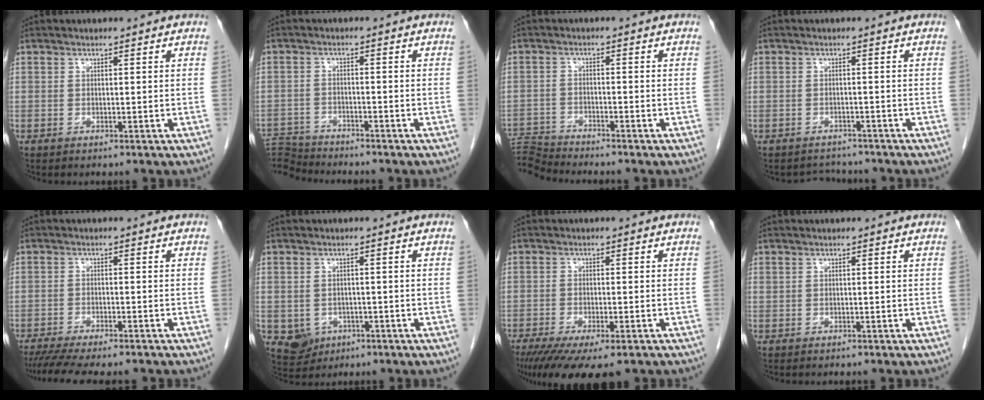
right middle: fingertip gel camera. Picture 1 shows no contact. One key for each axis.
{"total": 6.5, "fx": -6.5, "fy": 0.0, "fz": -0.5, "tx": 0.013, "ty": 0.003, "tz": -0.119}
{"total": 5.5, "fx": -5.2, "fy": -1.6, "fz": -0.4, "tx": 0.006, "ty": -0.001, "tz": -0.098}
{"total": 2.8, "fx": -2.6, "fy": 1.0, "fz": -0.5, "tx": 0.005, "ty": 0.001, "tz": -0.039}
{"total": 11.3, "fx": -9.7, "fy": 1.5, "fz": 5.6, "tx": -0.076, "ty": -0.011, "tz": -0.140}
{"total": 4.8, "fx": -1.8, "fy": 4.3, "fz": 1.1, "tx": -0.017, "ty": 0.003, "tz": -0.019}
{"total": 11.5, "fx": -8.3, "fy": 2.8, "fz": 7.4, "tx": -0.116, "ty": -0.021, "tz": -0.127}
{"total": 0.0}